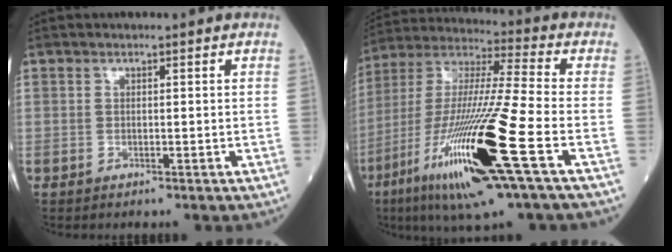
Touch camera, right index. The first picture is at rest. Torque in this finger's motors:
{"motor_torque": [2.14, 0.00, 1.06, 0.21]}